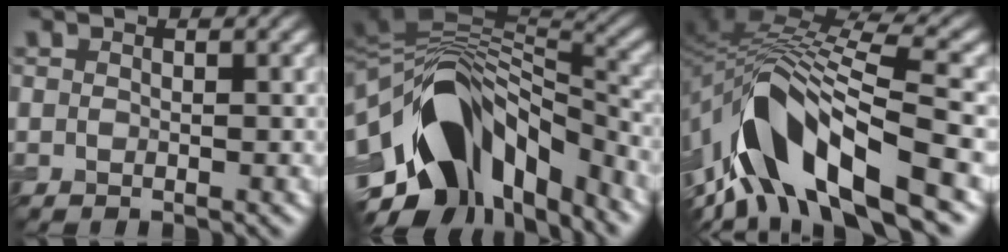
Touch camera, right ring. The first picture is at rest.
{"total": 15.0, "force": [-3.9, 9.7, 10.8], "torque": [-0.202, -0.006, -0.054]}
{"total": 12.2, "force": [-6.0, 4.5, 9.6], "torque": [-0.181, 0.014, -0.103]}